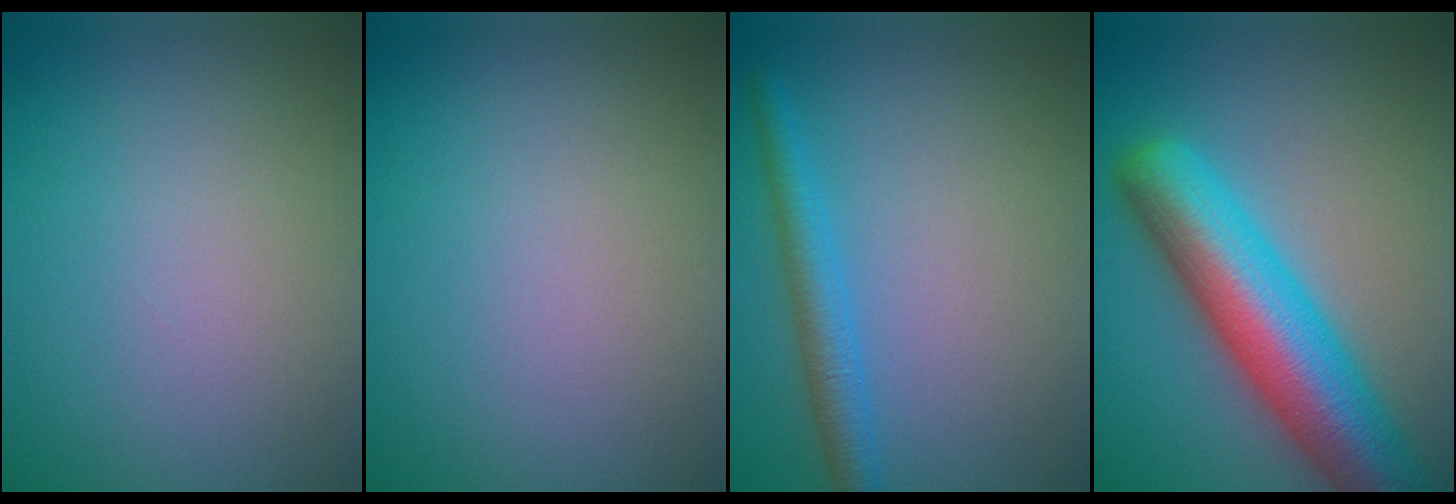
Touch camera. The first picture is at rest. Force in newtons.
{"total": 0.0}
{"total": 3.0, "press": 3.0, "slide": 0.2}
{"total": 10.7, "press": 10.7, "slide": 0.4}